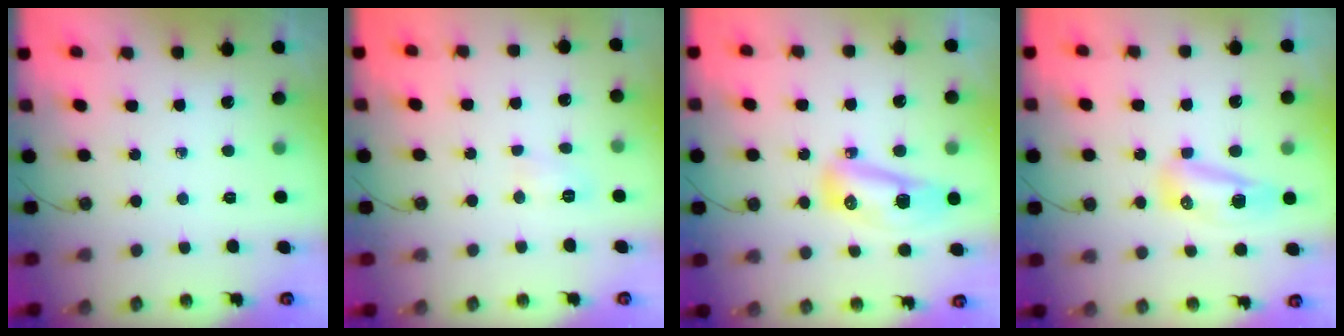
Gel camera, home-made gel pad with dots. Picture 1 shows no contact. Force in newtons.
{"total": 5.2, "press": 5.2, "slide": 0.7}
{"total": 14.7, "press": 12.1, "slide": 8.3}
{"total": 8.4, "press": 8.2, "slide": 2.0}